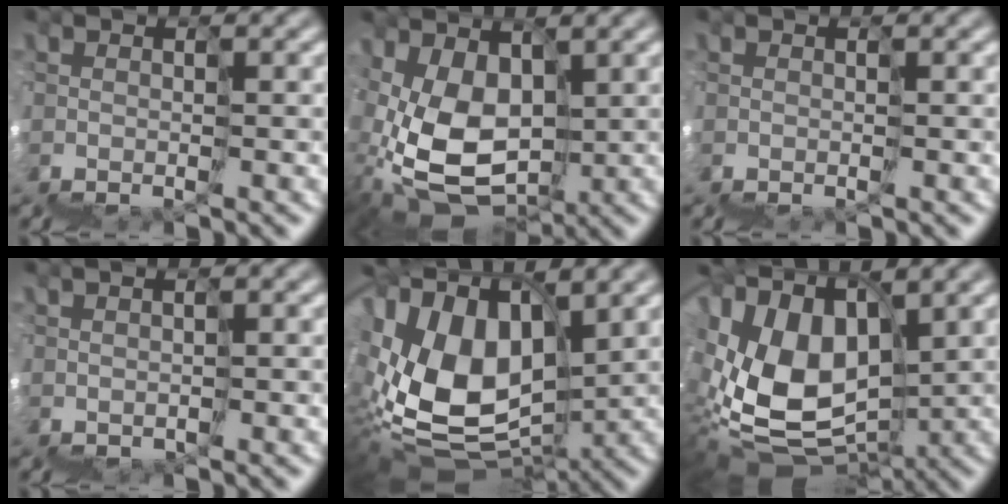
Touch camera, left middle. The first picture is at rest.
{"total": 5.1, "force": [1.2, 3.8, 3.3], "torque": [-0.081, 0.011, 0.025]}
{"total": 0.0}
{"total": 1.0, "force": [0.8, -0.4, -0.6], "torque": [0.019, 0.017, 0.013]}
{"total": 9.9, "force": [3.0, 5.5, 7.7], "torque": [-0.150, 0.032, 0.041]}
{"total": 9.0, "force": [2.2, 5.7, 6.6], "torque": [-0.111, 0.026, 0.036]}